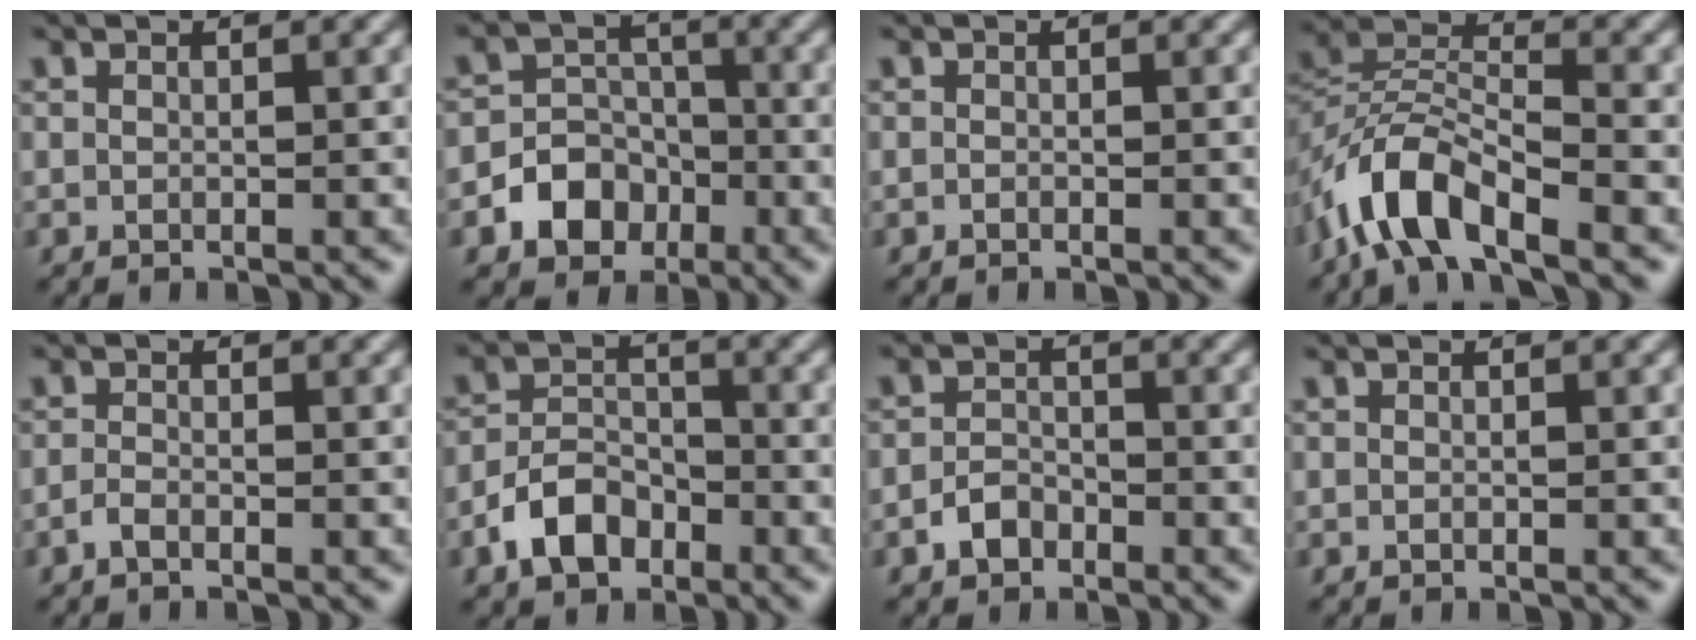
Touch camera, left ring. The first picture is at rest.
{"total": 5.5, "force": [-2.5, 4.5, 1.9], "torque": [0.000, 0.002, -0.064]}
{"total": 0.0}
{"total": 7.2, "force": [-4.8, 2.8, 4.5], "torque": [-0.078, 0.003, -0.099]}
{"total": 1.0, "force": [-0.7, 0.3, 0.6], "torque": [-0.015, 0.001, -0.017]}
{"total": 4.3, "force": [-2.5, 2.8, 2.2], "torque": [-0.037, 0.003, -0.053]}
{"total": 2.1, "force": [-1.4, 1.4, 0.9], "torque": [-0.012, 0.006, -0.030]}
{"total": 0.0}